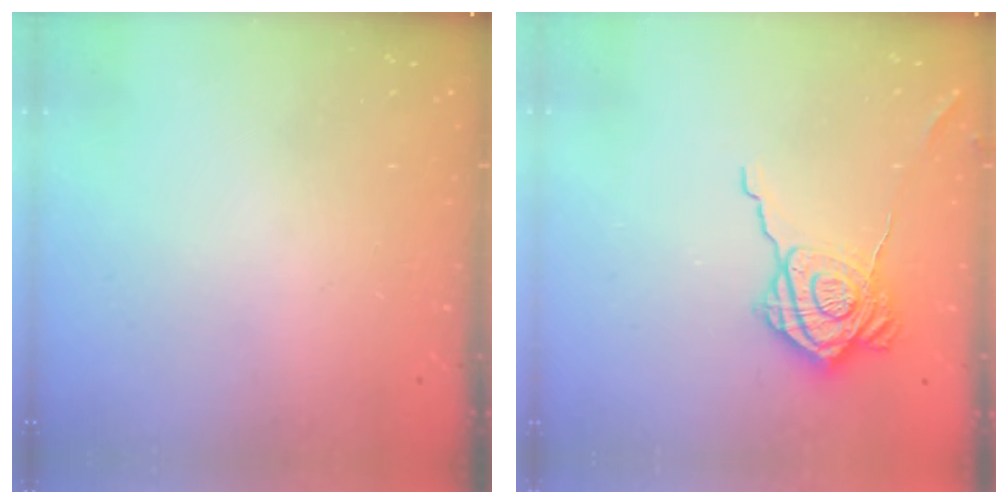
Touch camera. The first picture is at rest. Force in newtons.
{"total": 16.1, "press": 16.1, "slide": 1.2}